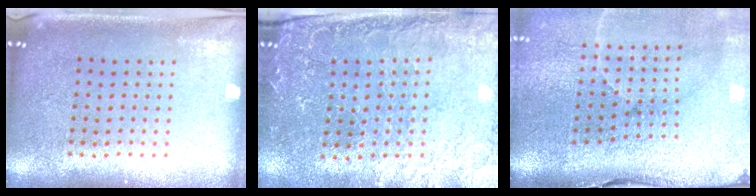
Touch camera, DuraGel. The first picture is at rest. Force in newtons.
{"total": 0.7, "press": 0.6, "slide": 0.4}
{"total": 5.0, "press": 3.9, "slide": 3.1}